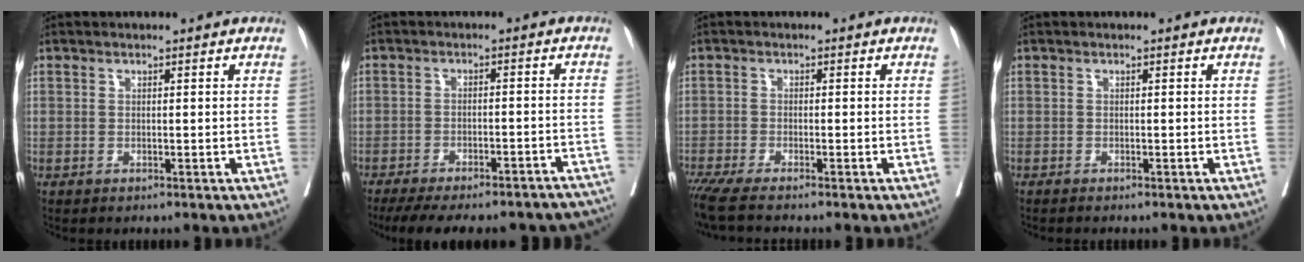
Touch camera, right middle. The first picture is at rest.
{"total": 22.0, "force": [-19.3, 5.6, 8.9], "torque": [-0.125, -0.008, -0.239]}
{"total": 6.0, "force": [-5.0, -0.2, 3.3], "torque": [-0.049, -0.016, -0.088]}
{"total": 0.9, "force": [-0.8, -0.1, 0.4], "torque": [-0.002, 0.000, -0.012]}